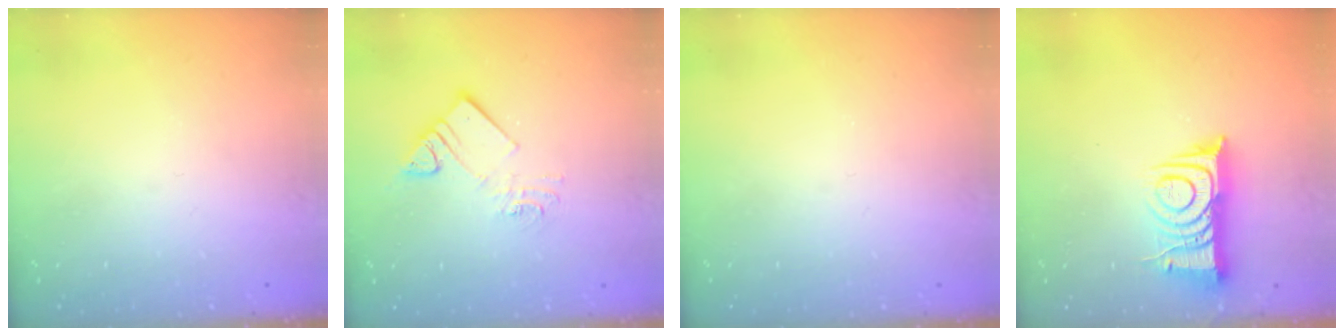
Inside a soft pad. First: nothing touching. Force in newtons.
{"total": 9.1, "press": 9.1, "slide": 0.5}
{"total": 0.0}
{"total": 9.9, "press": 9.9, "slide": 1.0}